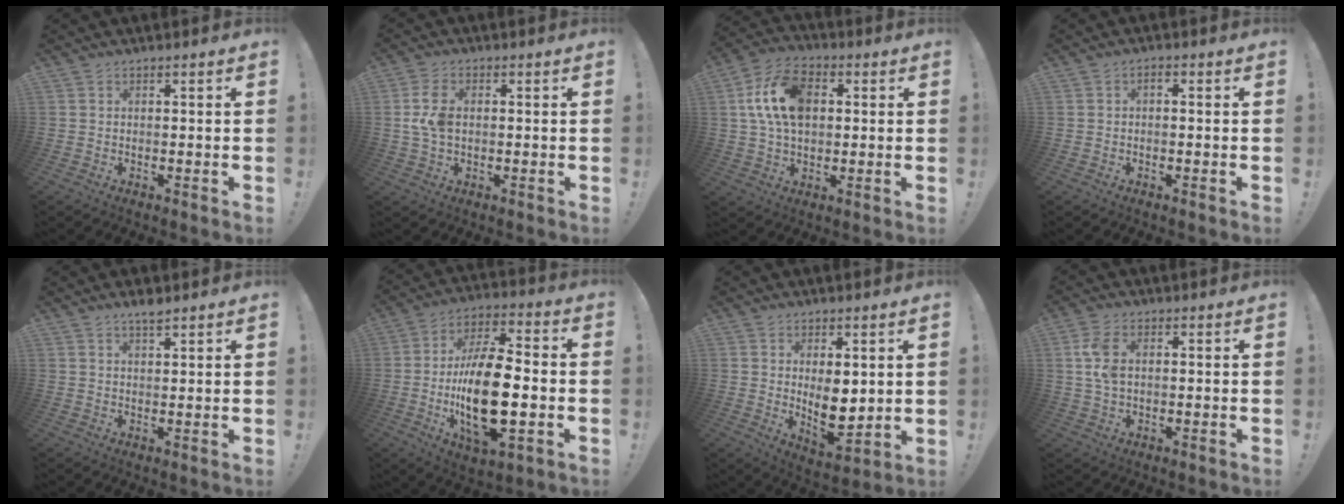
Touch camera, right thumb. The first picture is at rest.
{"total": 6.5, "force": [0.4, 4.1, 5.0], "torque": [-0.104, 0.005, 0.007]}
{"total": 15.3, "force": [2.9, 10.1, 11.1], "torque": [-0.200, 0.011, 0.056]}
{"total": 1.1, "force": [-0.6, 0.4, 0.8], "torque": [-0.018, 0.007, -0.010]}
{"total": 3.0, "force": [2.5, 0.4, 1.7], "torque": [-0.028, -0.014, 0.042]}
{"total": 21.8, "force": [-3.7, 9.5, 19.3], "torque": [-0.366, -0.001, -0.060]}
{"total": 8.9, "force": [1.3, 5.1, 7.2], "torque": [-0.102, -0.025, 0.033]}
{"total": 6.8, "force": [1.3, 4.1, 5.3], "torque": [-0.105, -0.004, 0.021]}